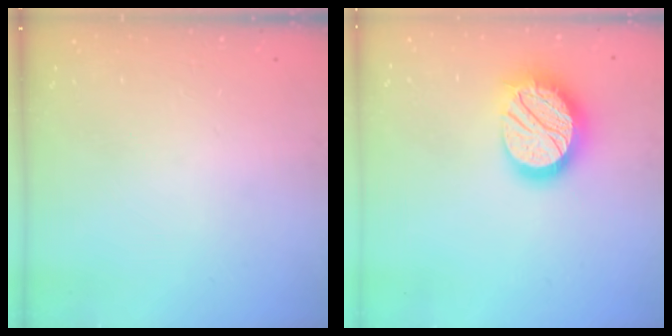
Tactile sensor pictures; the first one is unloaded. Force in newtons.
{"total": 18.8, "press": 18.7, "slide": 1.2}